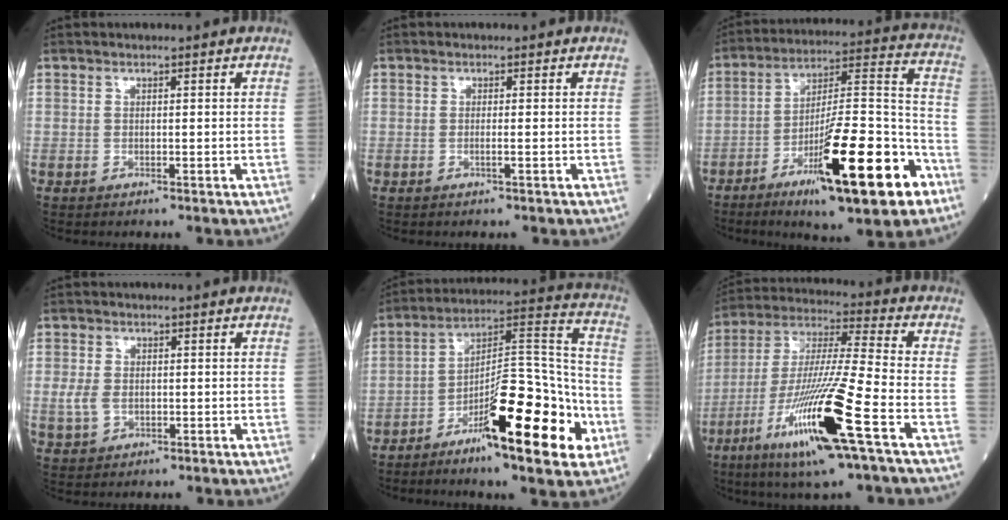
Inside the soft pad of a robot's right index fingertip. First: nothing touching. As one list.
[{"total": 0.6, "force": [-0.1, -0.2, 0.5], "torque": [-0.011, 0.001, -0.002]}, {"total": 21.5, "force": [-10.7, 3.0, 18.4], "torque": [-0.277, -0.014, -0.161]}, {"total": 3.3, "force": [-0.2, 2.3, 2.3], "torque": [-0.059, 0.001, 0.003]}, {"total": 18.9, "force": [-8.3, 3.4, 16.6], "torque": [-0.261, 0.008, -0.124]}, {"total": 18.8, "force": [-8.3, 0.0, 16.8], "torque": [-0.352, -0.033, -0.155]}]